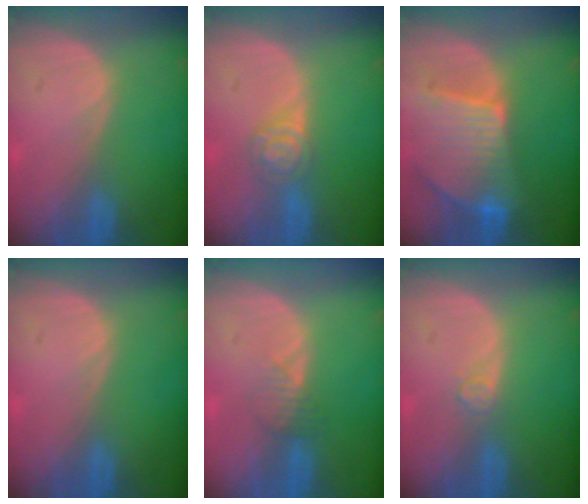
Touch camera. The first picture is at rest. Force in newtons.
{"total": 4.3, "press": 3.9, "slide": 1.8}
{"total": 9.6, "press": 8.5, "slide": 4.6}
{"total": 0.0}
{"total": 2.1, "press": 2.1, "slide": 0.2}
{"total": 1.5, "press": 1.5, "slide": 0.2}